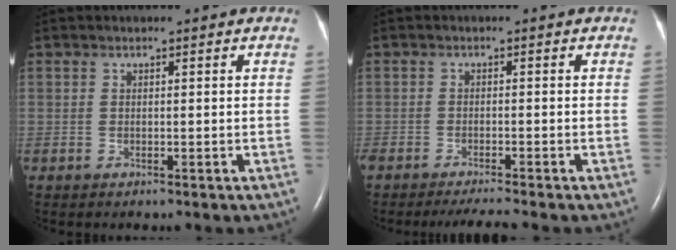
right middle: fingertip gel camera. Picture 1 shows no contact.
{"total": 3.7, "force": [-3.2, -0.5, 1.7], "torque": [-0.029, -0.011, -0.054]}